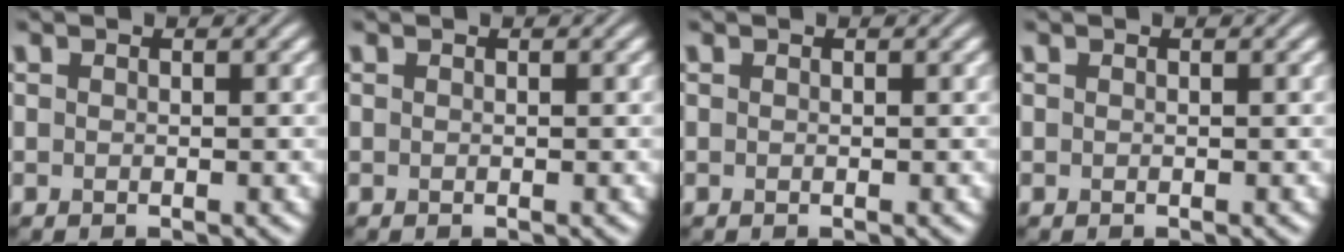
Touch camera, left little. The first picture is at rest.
{"total": 0.0}
{"total": 0.0}
{"total": 0.0}